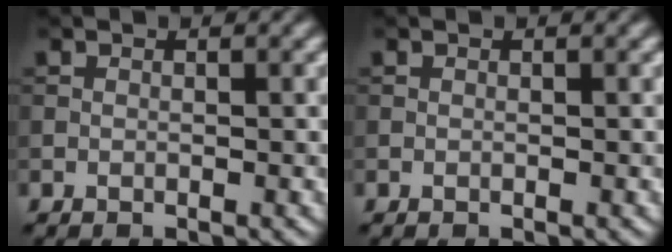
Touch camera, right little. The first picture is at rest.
{"total": 0.0}